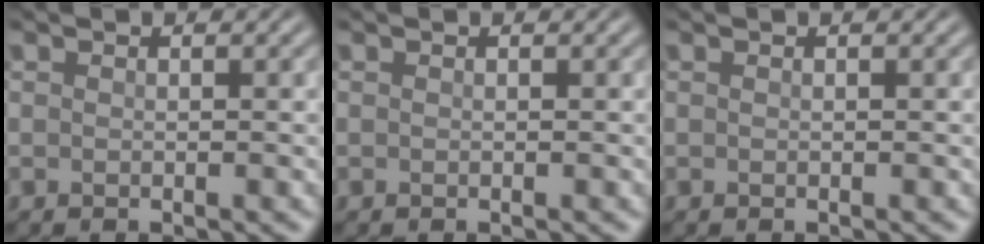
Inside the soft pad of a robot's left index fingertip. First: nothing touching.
{"total": 0.0}
{"total": 0.0}